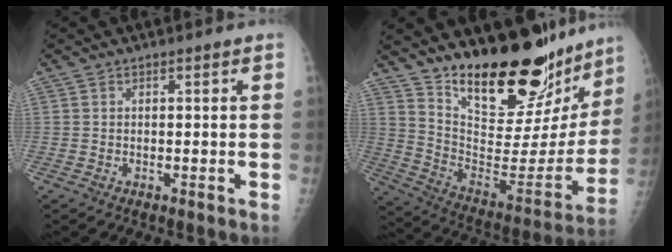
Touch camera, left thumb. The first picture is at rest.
{"total": 28.4, "force": [22.8, 9.6, 14.0], "torque": [-0.183, -0.138, 0.343]}